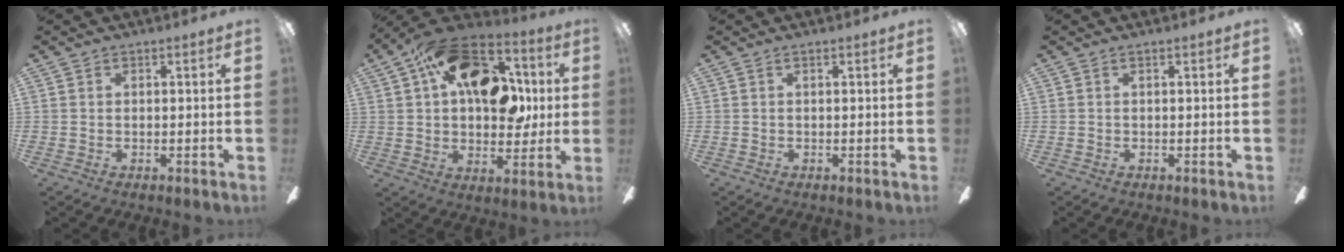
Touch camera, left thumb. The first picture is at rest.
{"total": 23.0, "force": [7.3, 14.1, 16.6], "torque": [-0.246, -0.012, 0.125]}
{"total": 0.0}
{"total": 0.0}